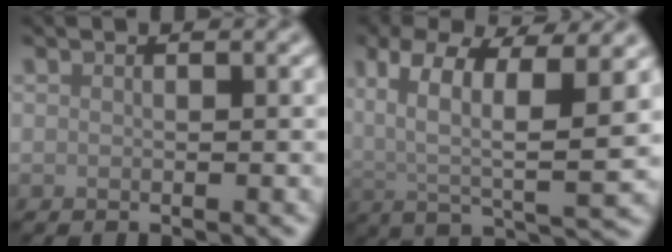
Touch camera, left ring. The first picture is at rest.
{"total": 9.4, "force": [3.3, 3.7, 8.0], "torque": [-0.154, 0.005, 0.052]}